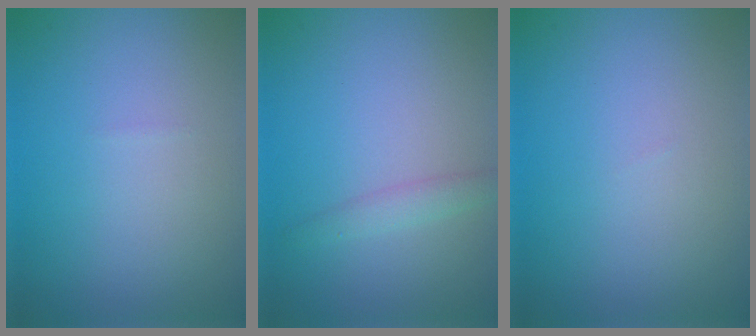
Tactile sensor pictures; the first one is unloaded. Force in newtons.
{"total": 1.4, "press": 1.4, "slide": 0.0}
{"total": 0.0}